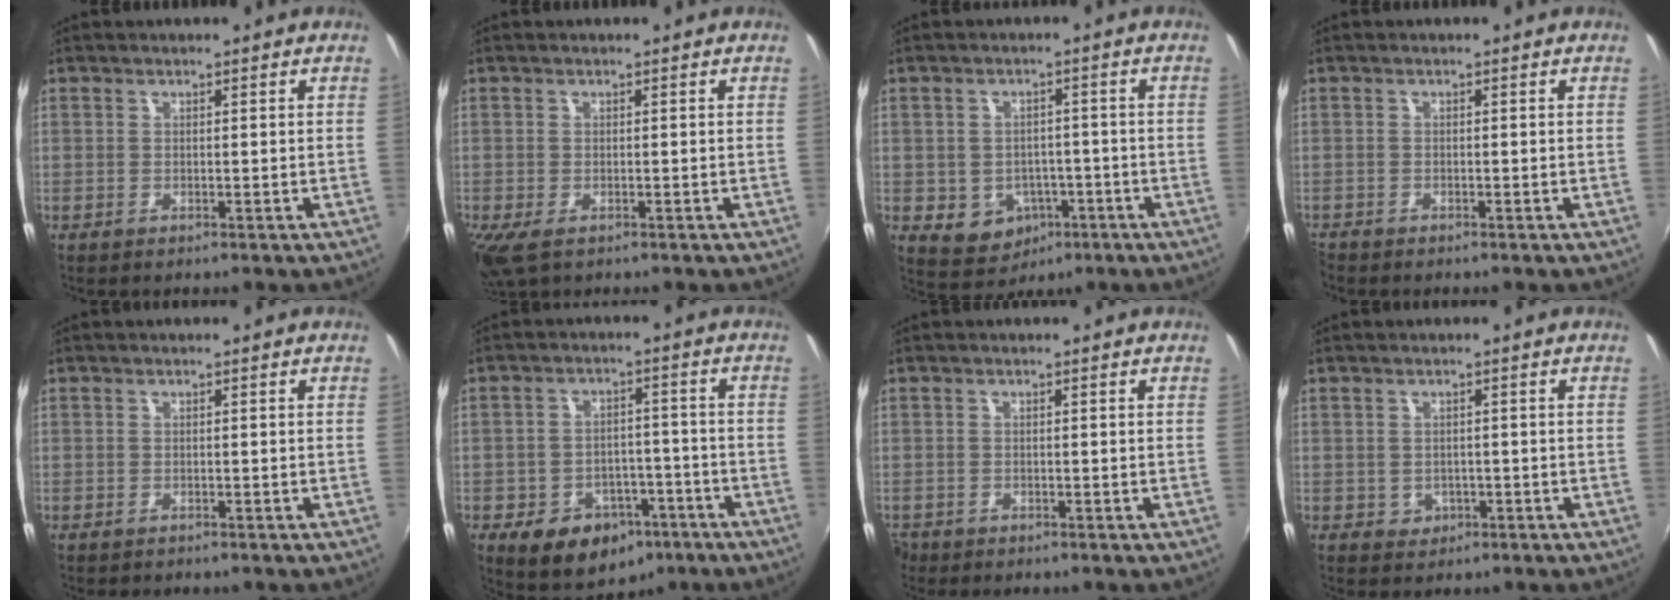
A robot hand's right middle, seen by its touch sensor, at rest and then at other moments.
{"total": 3.7, "force": [-2.1, 1.8, 2.6], "torque": [-0.053, -0.017, -0.034]}
{"total": 7.8, "force": [-3.0, 6.5, 3.1], "torque": [-0.076, 0.003, -0.024]}
{"total": 1.4, "force": [-1.3, 0.3, 0.1], "torque": [-0.006, -0.007, -0.028]}
{"total": 0.6, "force": [-0.6, 0.3, 0.1], "torque": [-0.003, -0.003, -0.010]}
{"total": 12.8, "force": [-7.1, 8.9, 5.9], "torque": [-0.123, 0.018, -0.082]}
{"total": 2.5, "force": [-1.8, 1.6, 0.5], "torque": [-0.019, -0.007, -0.034]}
{"total": 2.4, "force": [-0.6, 2.3, 0.6], "torque": [-0.013, -0.001, -0.005]}